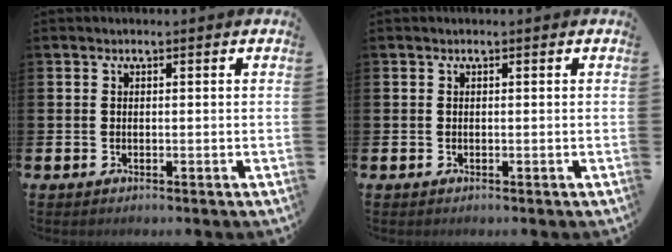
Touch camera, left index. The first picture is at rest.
{"total": 0.0}